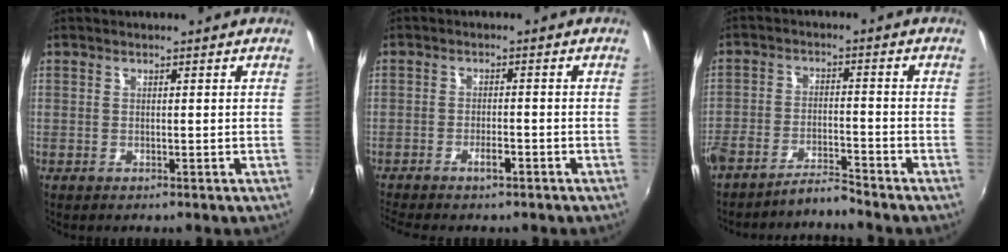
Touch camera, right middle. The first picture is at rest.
{"total": 3.7, "force": [-2.8, 0.7, 2.2], "torque": [-0.054, -0.002, -0.053]}
{"total": 5.3, "force": [-5.1, -0.1, 1.2], "torque": [-0.040, 0.005, -0.099]}